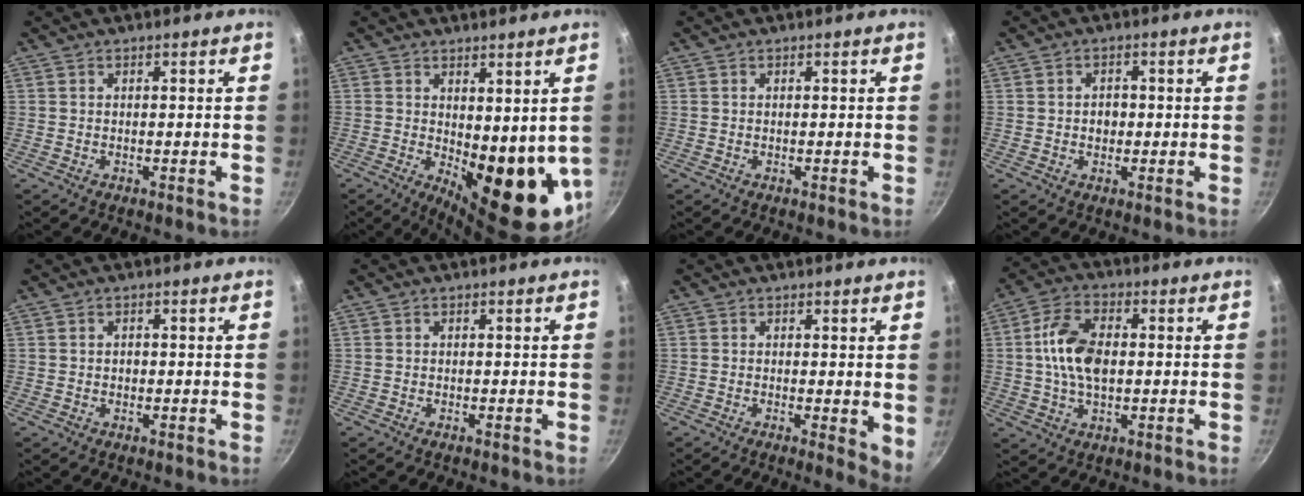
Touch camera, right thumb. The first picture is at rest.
{"total": 14.0, "force": [0.4, 6.2, 12.5], "torque": [-0.128, -0.033, 0.022]}
{"total": 0.0}
{"total": 2.7, "force": [-0.1, 2.2, 1.5], "torque": [-0.011, 0.002, -0.003]}
{"total": 1.0, "force": [-0.1, 0.9, 0.5], "torque": [-0.008, 0.002, -0.001]}
{"total": 0.0}
{"total": 3.8, "force": [0.0, 1.4, 3.6], "torque": [-0.046, -0.012, -0.002]}
{"total": 10.6, "force": [0.5, 6.4, 8.5], "torque": [-0.151, 0.017, 0.002]}